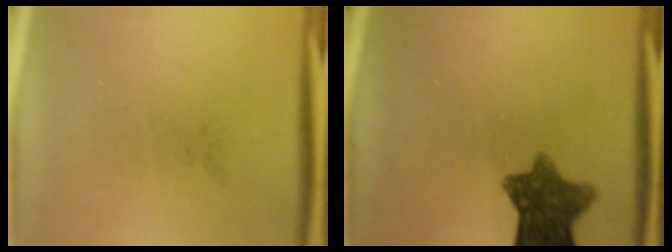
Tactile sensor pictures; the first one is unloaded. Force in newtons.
{"total": 9.2}